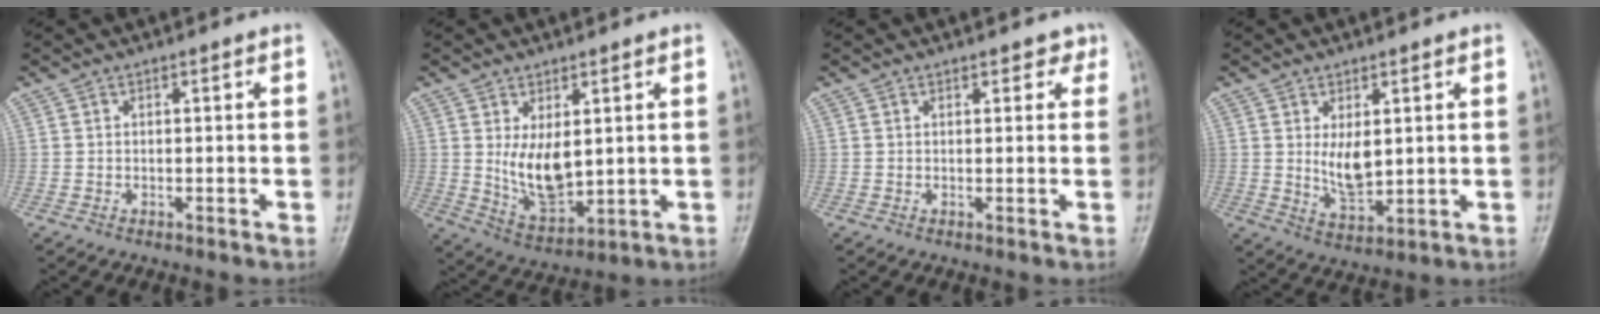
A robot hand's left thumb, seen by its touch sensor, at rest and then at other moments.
{"total": 8.7, "force": [1.6, 4.7, 7.2], "torque": [-0.112, -0.026, 0.048]}
{"total": 2.2, "force": [1.5, 1.2, 0.9], "torque": [0.009, -0.004, 0.012]}
{"total": 6.1, "force": [1.4, 3.2, 5.0], "torque": [-0.075, -0.021, 0.036]}